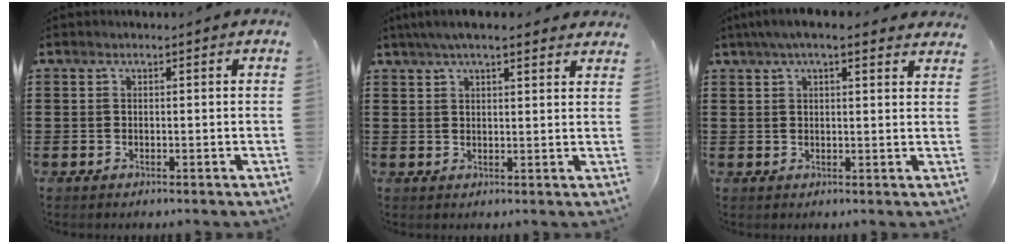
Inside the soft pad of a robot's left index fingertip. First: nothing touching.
{"total": 4.6, "force": [3.7, 0.9, 2.6], "torque": [-0.058, 0.002, 0.068]}
{"total": 4.5, "force": [3.4, 0.9, 2.9], "torque": [-0.064, 0.004, 0.061]}